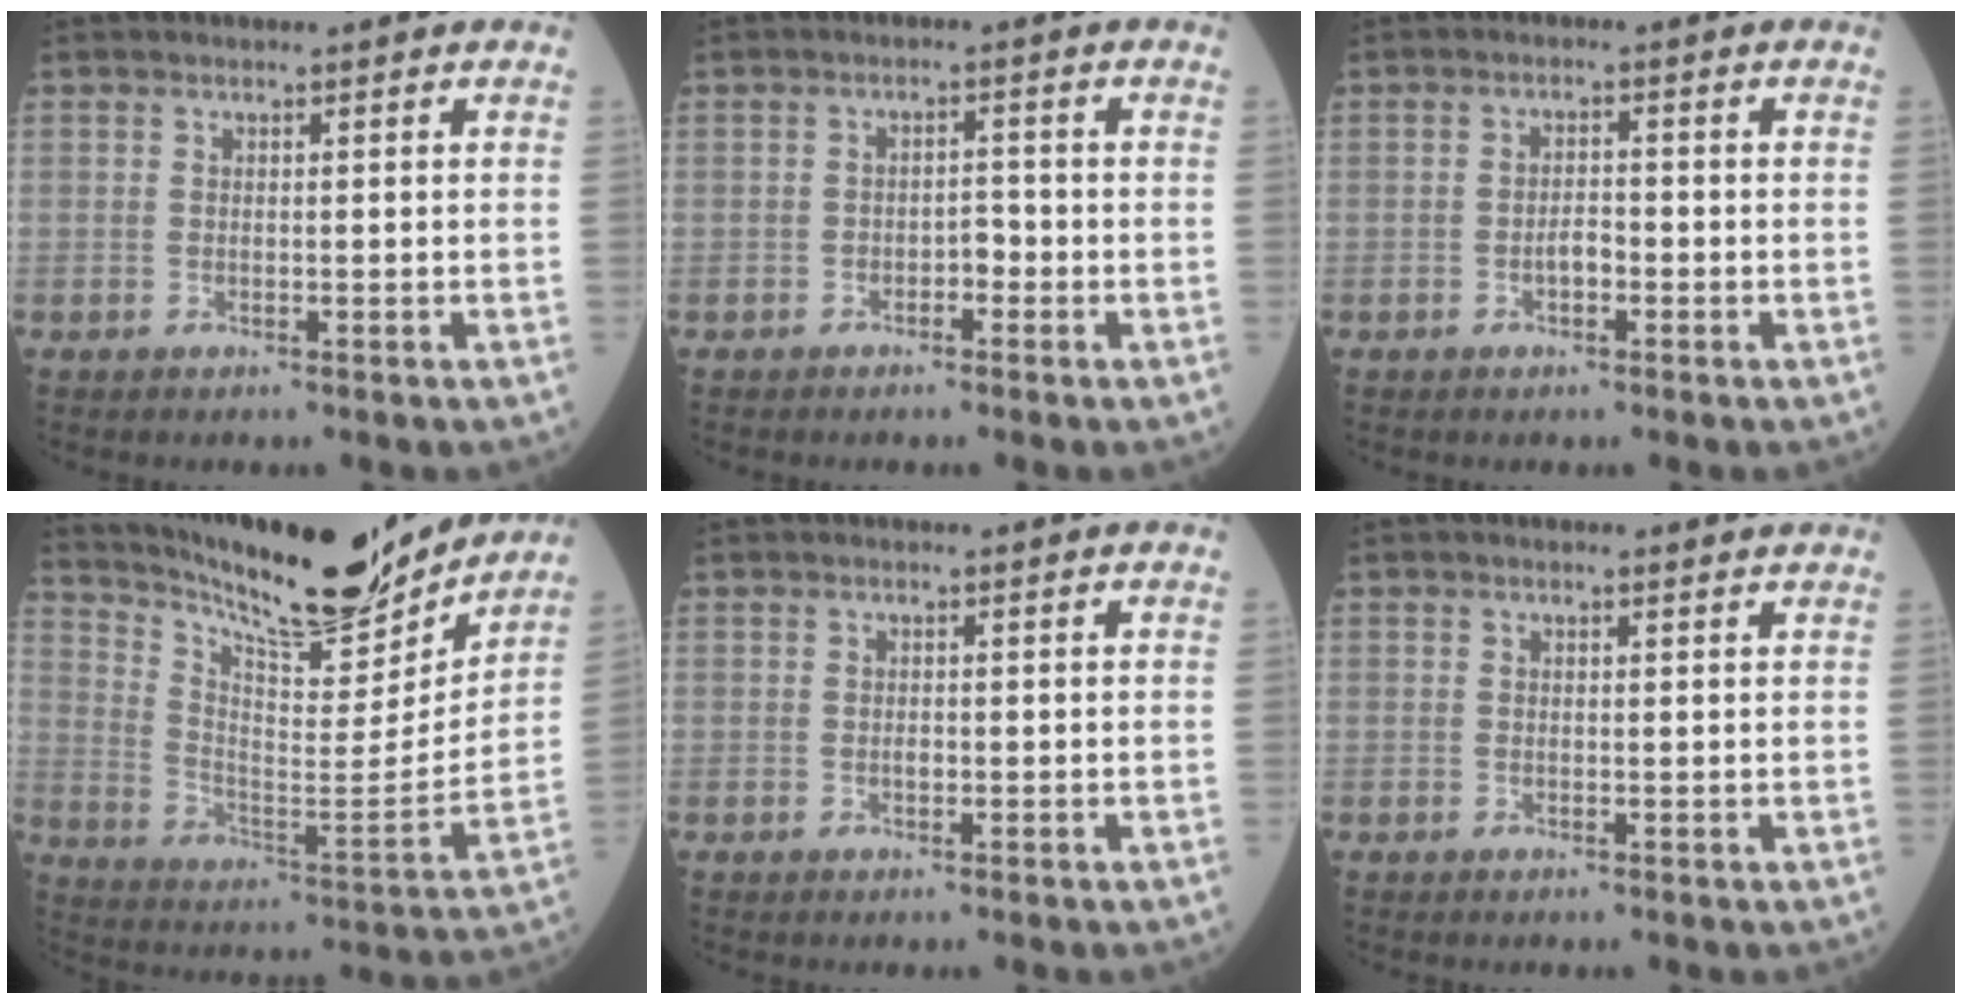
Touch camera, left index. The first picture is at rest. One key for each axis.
{"total": 1.9, "fx": -1.0, "fy": 0.9, "fz": 1.3, "tx": -0.013, "ty": 0.006, "tz": -0.020}
{"total": 2.1, "fx": -0.9, "fy": 0.9, "fz": 1.6, "tx": -0.026, "ty": 0.005, "tz": -0.017}
{"total": 21.1, "fx": 19.1, "fy": 2.8, "fz": 8.5, "tx": -0.155, "ty": -0.034, "tz": 0.294}
{"total": 0.6, "fx": -0.1, "fy": 0.4, "fz": 0.5, "tx": -0.012, "ty": 0.000, "tz": -0.002}
{"total": 1.4, "fx": 1.2, "fy": 0.4, "fz": 0.6, "tx": -0.016, "ty": 0.008, "tz": 0.013}